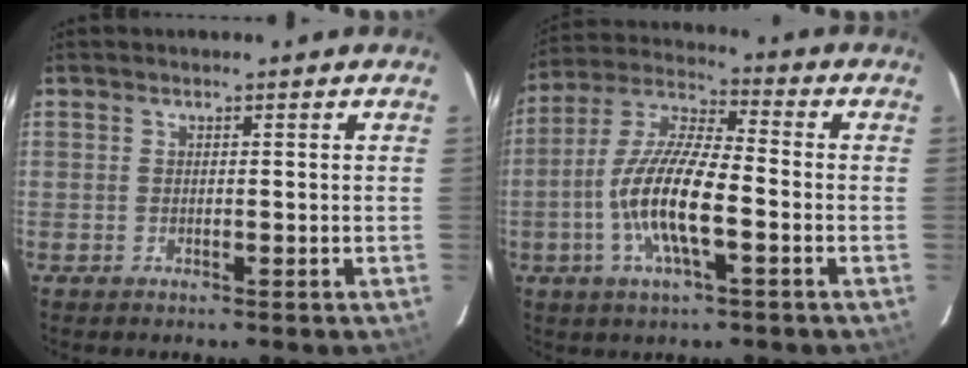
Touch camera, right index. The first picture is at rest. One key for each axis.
{"total": 13.6, "fx": -4.0, "fy": 3.3, "fz": 12.5, "tx": -0.257, "ty": -0.004, "tz": -0.079}